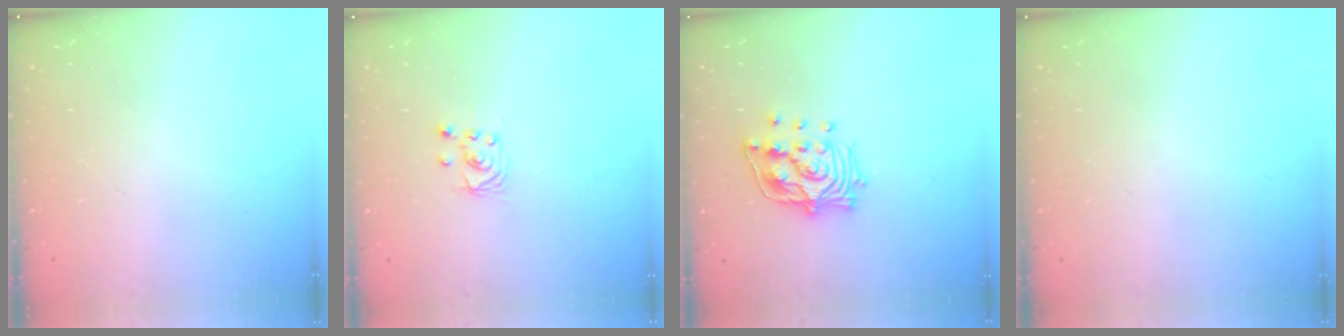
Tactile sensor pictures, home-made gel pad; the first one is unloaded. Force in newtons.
{"total": 2.4, "press": 2.4, "slide": 0.2}
{"total": 14.0, "press": 13.9, "slide": 1.7}
{"total": 0.0}